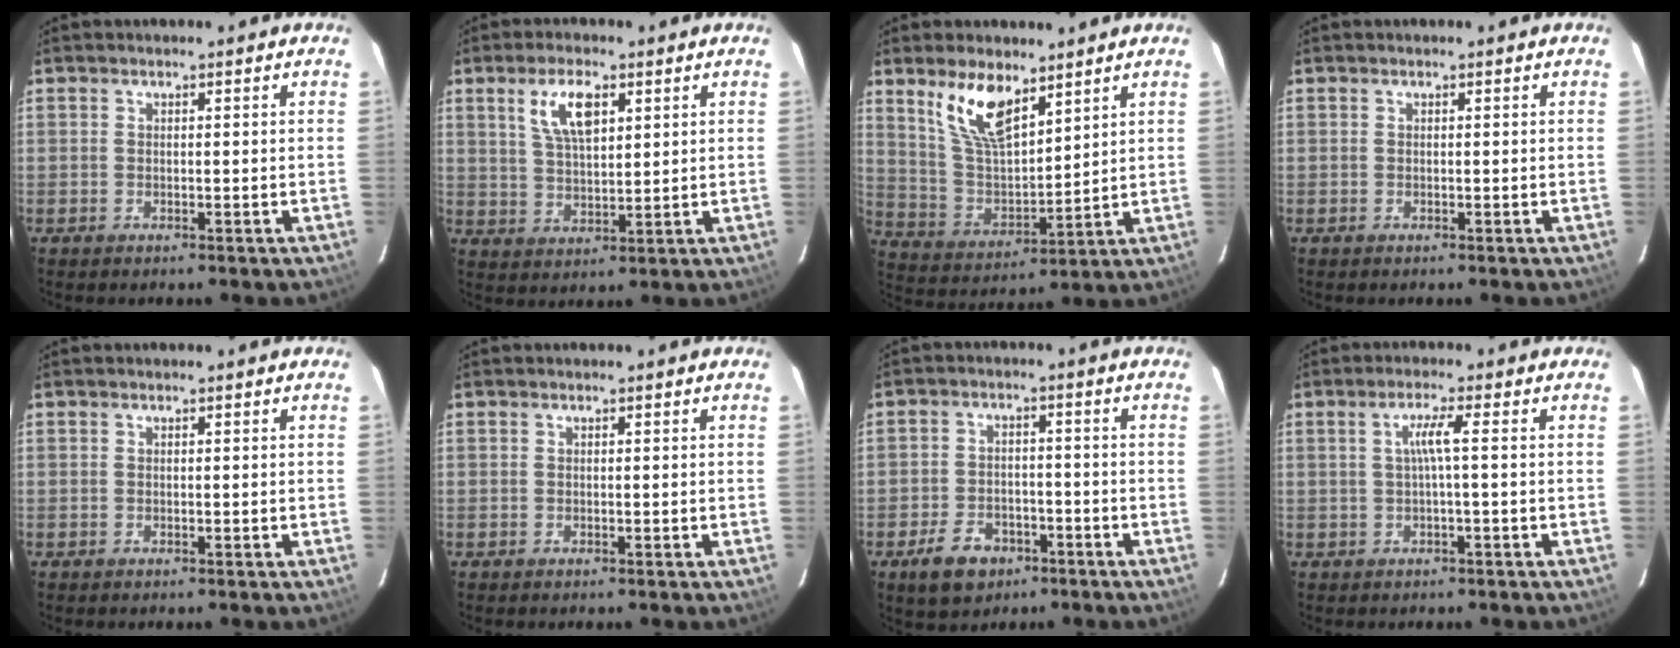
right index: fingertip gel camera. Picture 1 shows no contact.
{"total": 7.7, "force": [3.5, 3.2, 6.0], "torque": [-0.113, 0.008, 0.070]}
{"total": 11.6, "force": [7.4, 4.6, 7.7], "torque": [-0.148, 0.004, 0.155]}
{"total": 0.0}
{"total": 0.0}
{"total": 0.0}
{"total": 8.1, "force": [-4.8, 5.4, 3.7], "torque": [-0.096, 0.012, -0.067]}
{"total": 3.0, "force": [-0.1, -0.5, 3.0], "torque": [-0.059, 0.001, -0.001]}